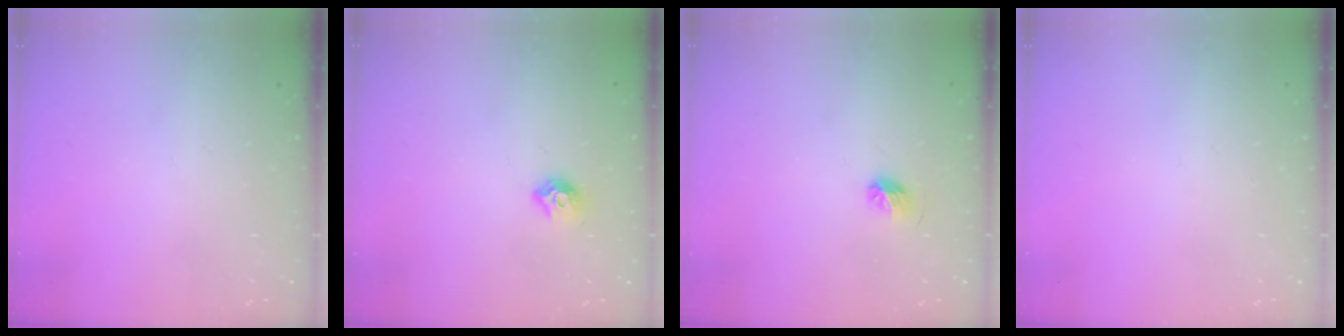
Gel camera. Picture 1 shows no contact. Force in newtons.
{"total": 7.9, "press": 7.8, "slide": 1.0}
{"total": 5.4, "press": 5.2, "slide": 1.2}
{"total": 0.0}